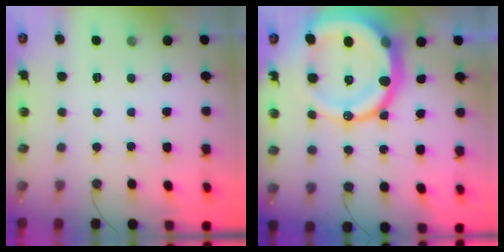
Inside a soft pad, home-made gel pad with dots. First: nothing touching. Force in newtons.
{"total": 25.7, "press": 25.5, "slide": 3.3}